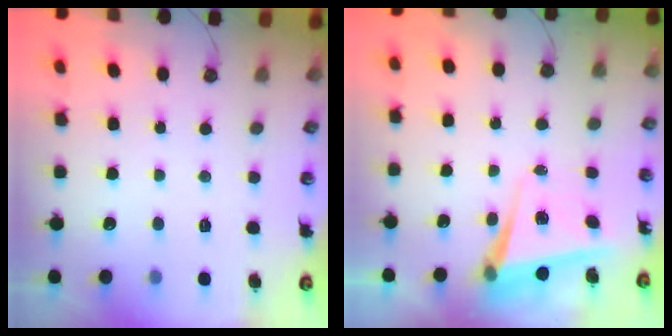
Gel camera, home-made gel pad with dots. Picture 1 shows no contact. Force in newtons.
{"total": 5.4, "press": 5.3, "slide": 1.3}